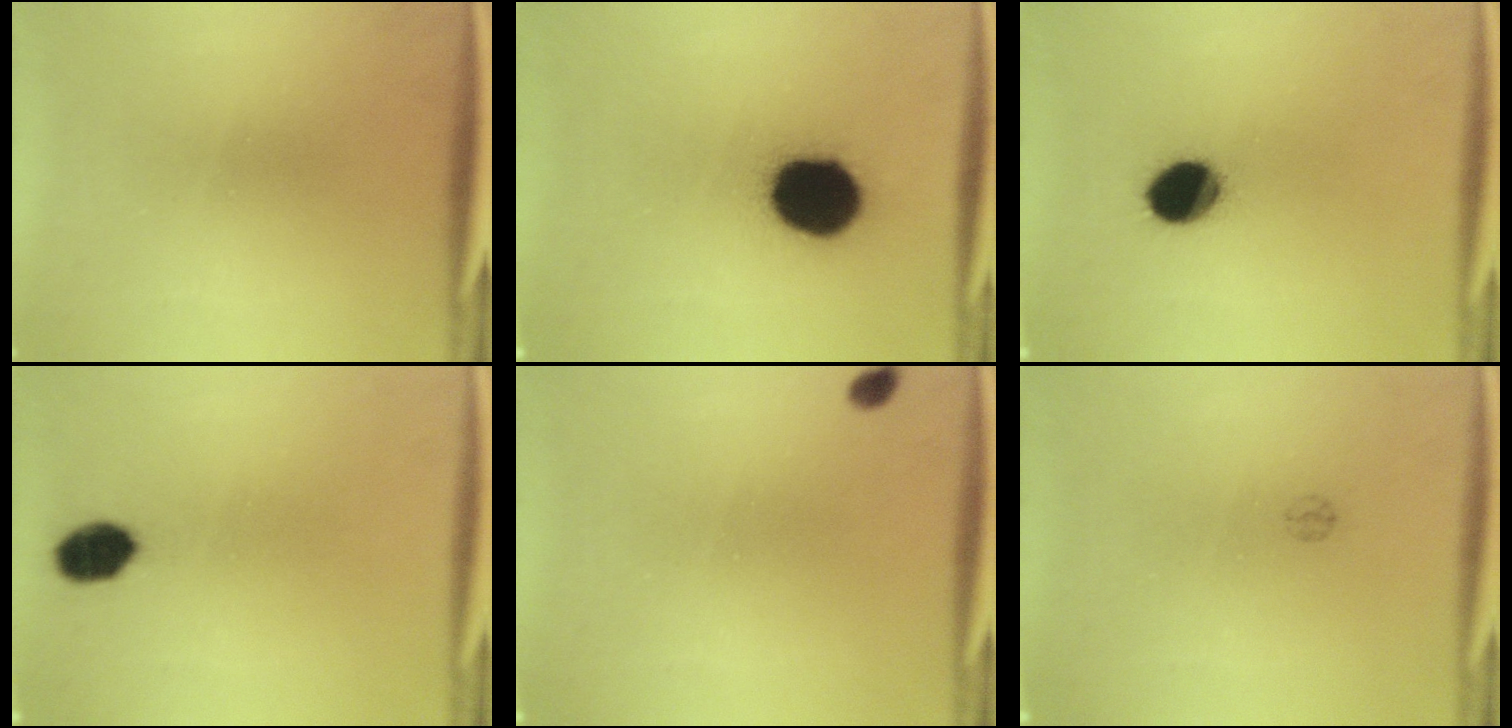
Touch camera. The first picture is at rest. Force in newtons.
{"total": 17.5}
{"total": 9.6}
{"total": 5.6}
{"total": 1.3}
{"total": 1.0}